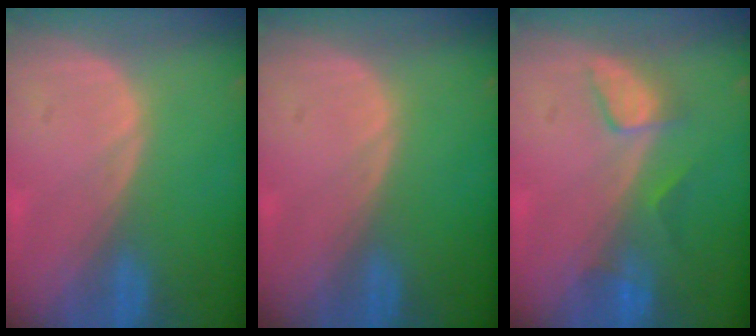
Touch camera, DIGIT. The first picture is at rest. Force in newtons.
{"total": 0.0}
{"total": 3.4, "press": 3.4, "slide": 0.3}